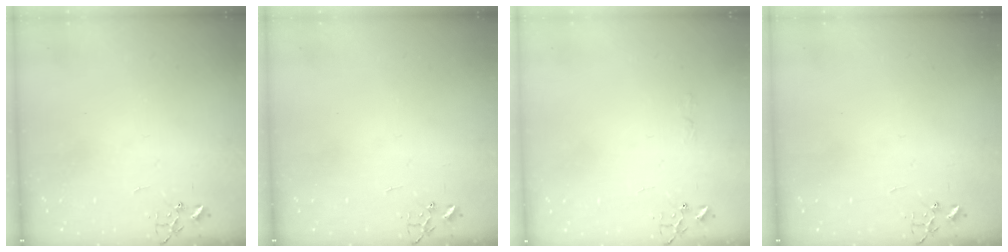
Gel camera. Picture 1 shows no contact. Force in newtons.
{"total": 0.0}
{"total": 3.6, "press": 3.6, "slide": 0.4}
{"total": 0.0}